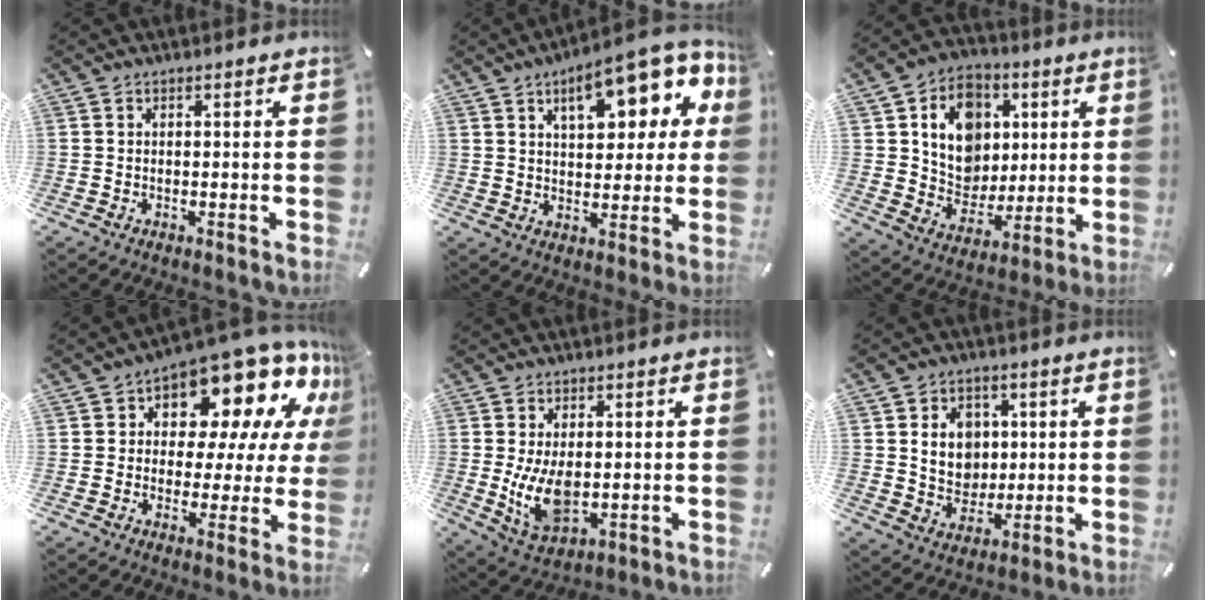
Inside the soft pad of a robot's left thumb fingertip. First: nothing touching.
{"total": 16.4, "force": [7.5, 8.1, 12.1], "torque": [-0.165, -0.027, 0.123]}
{"total": 14.4, "force": [3.6, 12.4, 6.3], "torque": [-0.099, -0.009, 0.074]}
{"total": 15.7, "force": [10.3, 8.2, 8.5], "torque": [-0.120, -0.091, 0.174]}
{"total": 9.3, "force": [0.0, 5.6, 7.5], "torque": [-0.160, -0.014, -0.001]}
{"total": 9.2, "force": [1.9, 8.1, 4.0], "torque": [-0.060, 0.002, 0.036]}